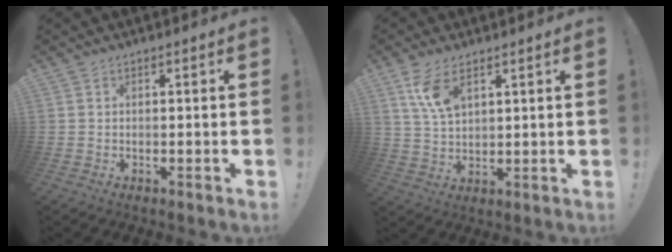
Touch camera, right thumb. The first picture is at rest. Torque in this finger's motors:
{"motor_torque": [-0.02, 0.09, 0.35, 0.53, 0.02]}